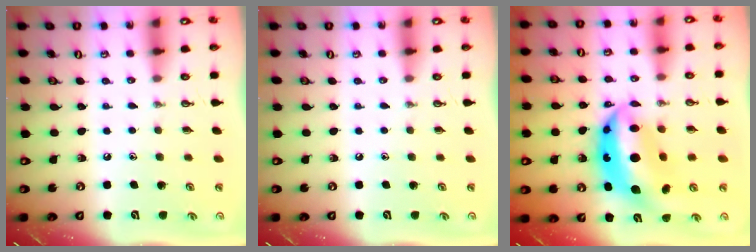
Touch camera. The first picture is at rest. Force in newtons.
{"total": 0.0}
{"total": 15.4, "press": 15.4, "slide": 1.3}